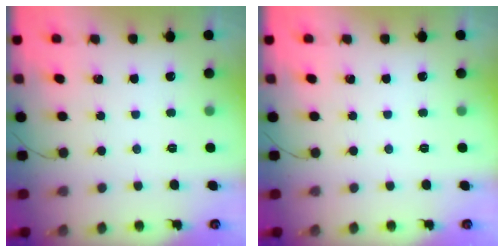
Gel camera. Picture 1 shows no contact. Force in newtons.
{"total": 0.0}